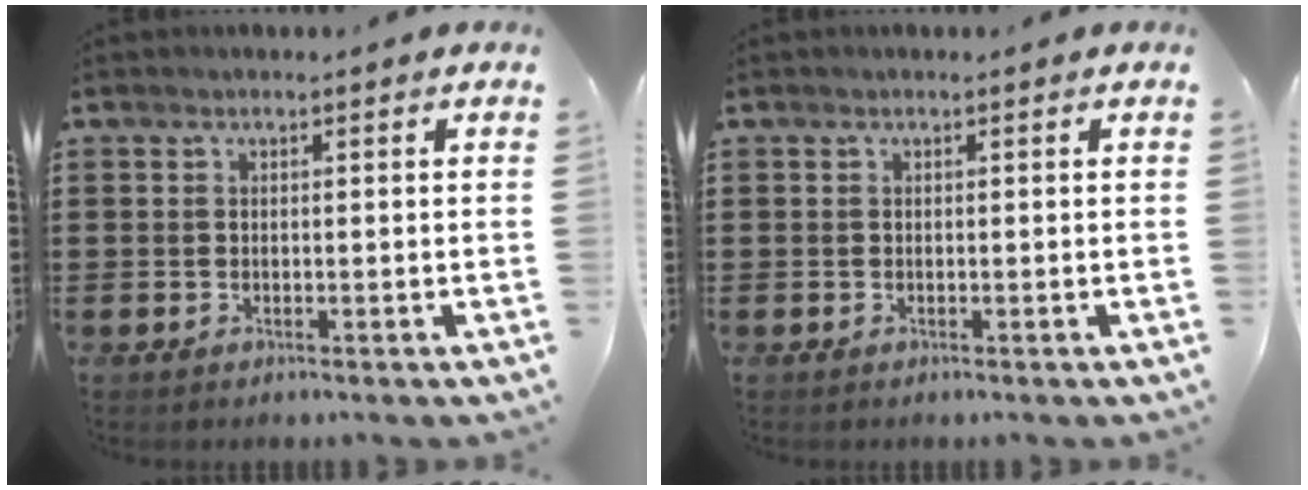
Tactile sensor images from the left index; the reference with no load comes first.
{"total": 0.0}